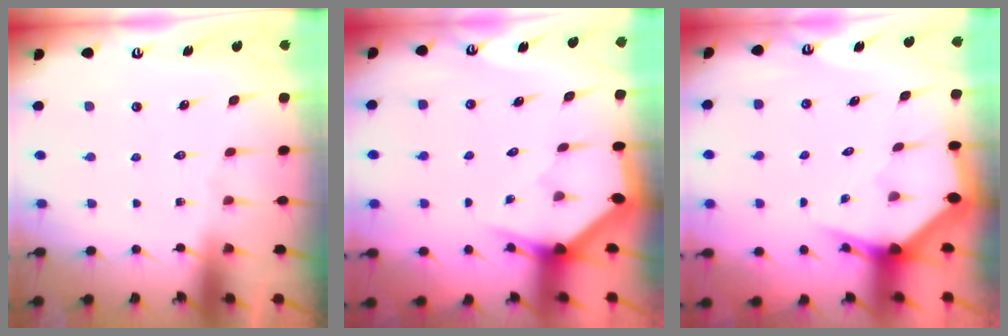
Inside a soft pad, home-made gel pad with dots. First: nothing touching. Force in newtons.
{"total": 3.1, "press": 3.1, "slide": 0.0}
{"total": 3.0, "press": 2.9, "slide": 0.5}